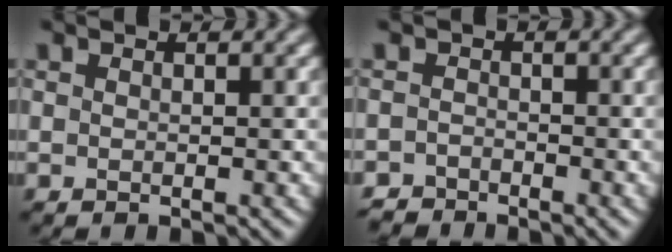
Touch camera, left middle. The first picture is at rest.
{"total": 2.5, "force": [-2.2, 1.3, -0.1], "torque": [0.019, 0.007, -0.040]}